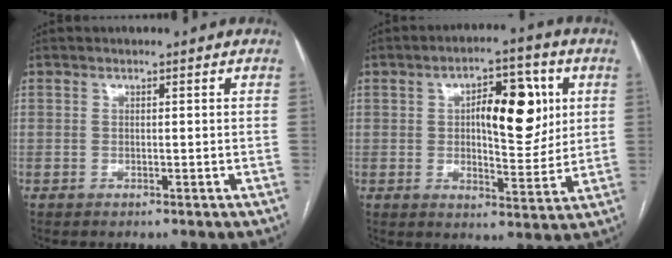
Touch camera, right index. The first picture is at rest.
{"total": 11.1, "force": [2.6, 4.3, 9.9], "torque": [-0.142, 0.016, 0.043]}